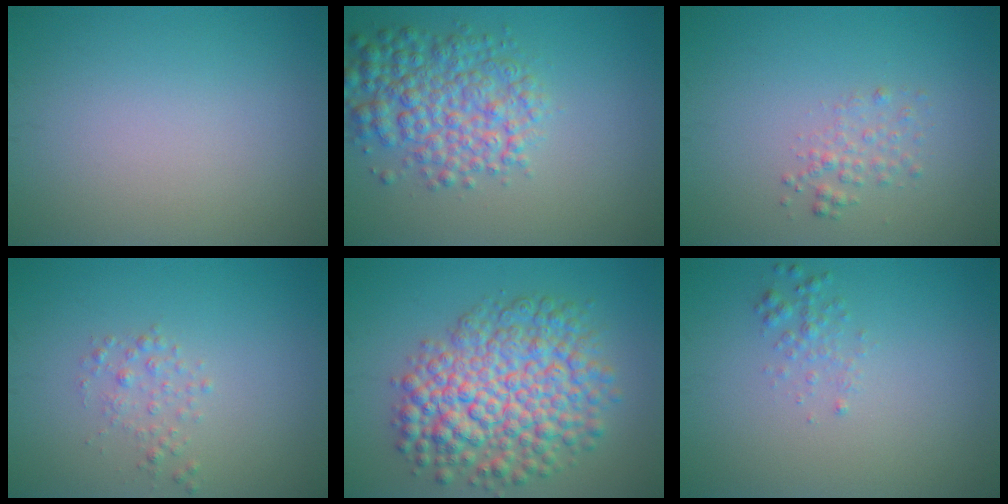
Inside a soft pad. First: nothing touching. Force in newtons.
{"total": 5.8, "press": 5.8, "slide": 0.1}
{"total": 1.5, "press": 1.5, "slide": 0.0}
{"total": 1.4, "press": 1.4, "slide": 0.0}
{"total": 9.4, "press": 9.4, "slide": 0.2}
{"total": 1.2, "press": 1.2, "slide": 0.0}